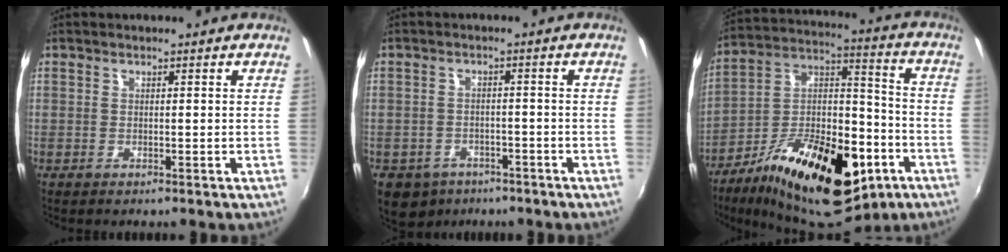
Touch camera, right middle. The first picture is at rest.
{"total": 9.5, "force": [-5.9, 6.6, 3.3], "torque": [-0.094, -0.004, -0.080]}
{"total": 28.2, "force": [-14.2, 13.3, 20.4], "torque": [-0.336, 0.010, -0.214]}